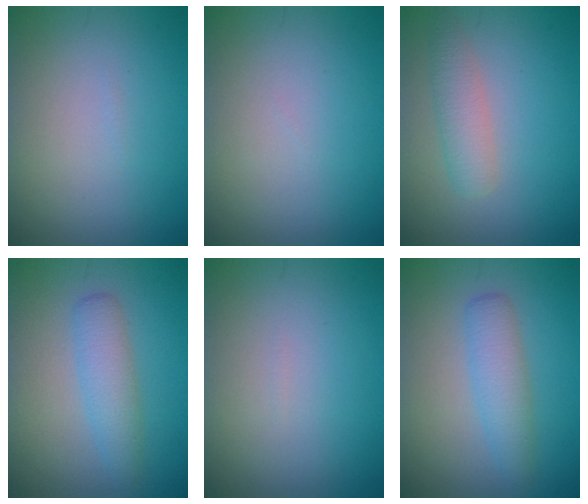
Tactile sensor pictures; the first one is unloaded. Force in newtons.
{"total": 0.0}
{"total": 2.6, "press": 2.6, "slide": 0.2}
{"total": 2.9, "press": 2.9, "slide": 0.1}
{"total": 0.0}
{"total": 2.9, "press": 2.9, "slide": 0.1}